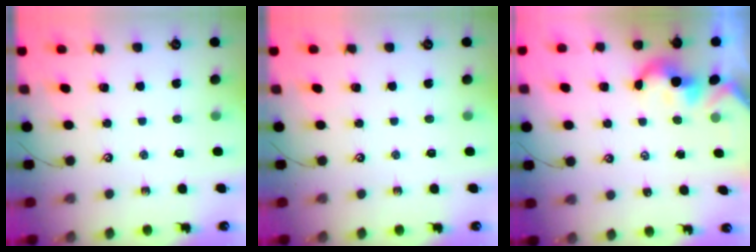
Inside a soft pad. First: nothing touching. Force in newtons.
{"total": 0.0}
{"total": 2.0, "press": 2.0, "slide": 0.2}